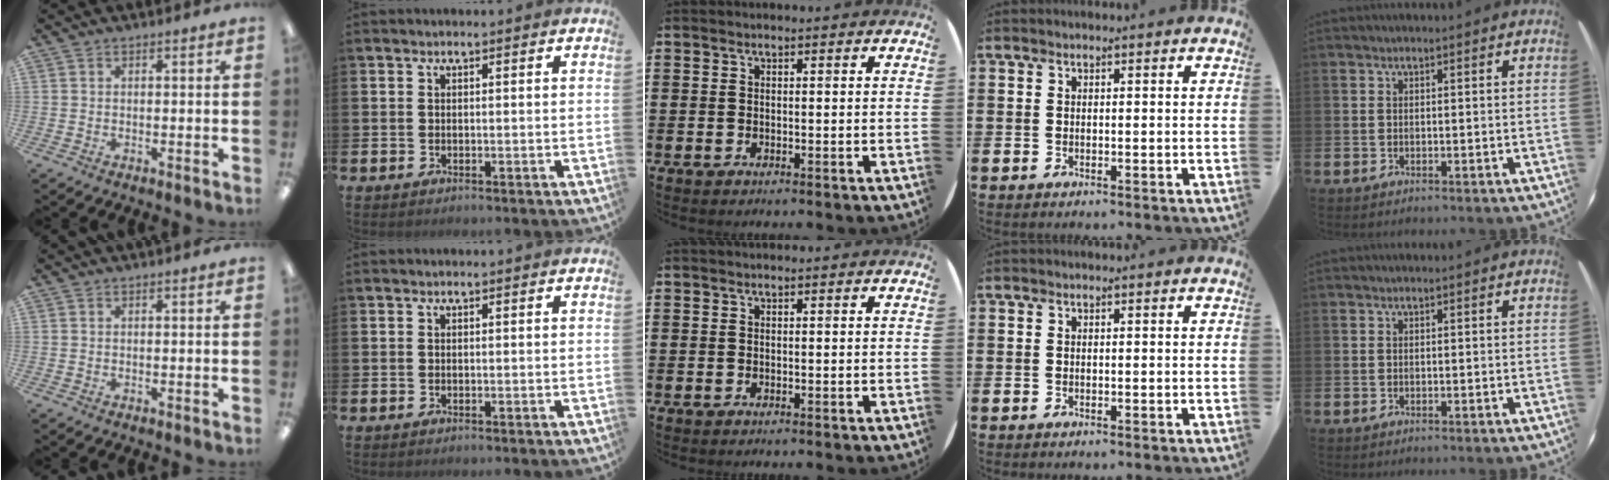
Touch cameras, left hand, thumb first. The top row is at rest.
{}